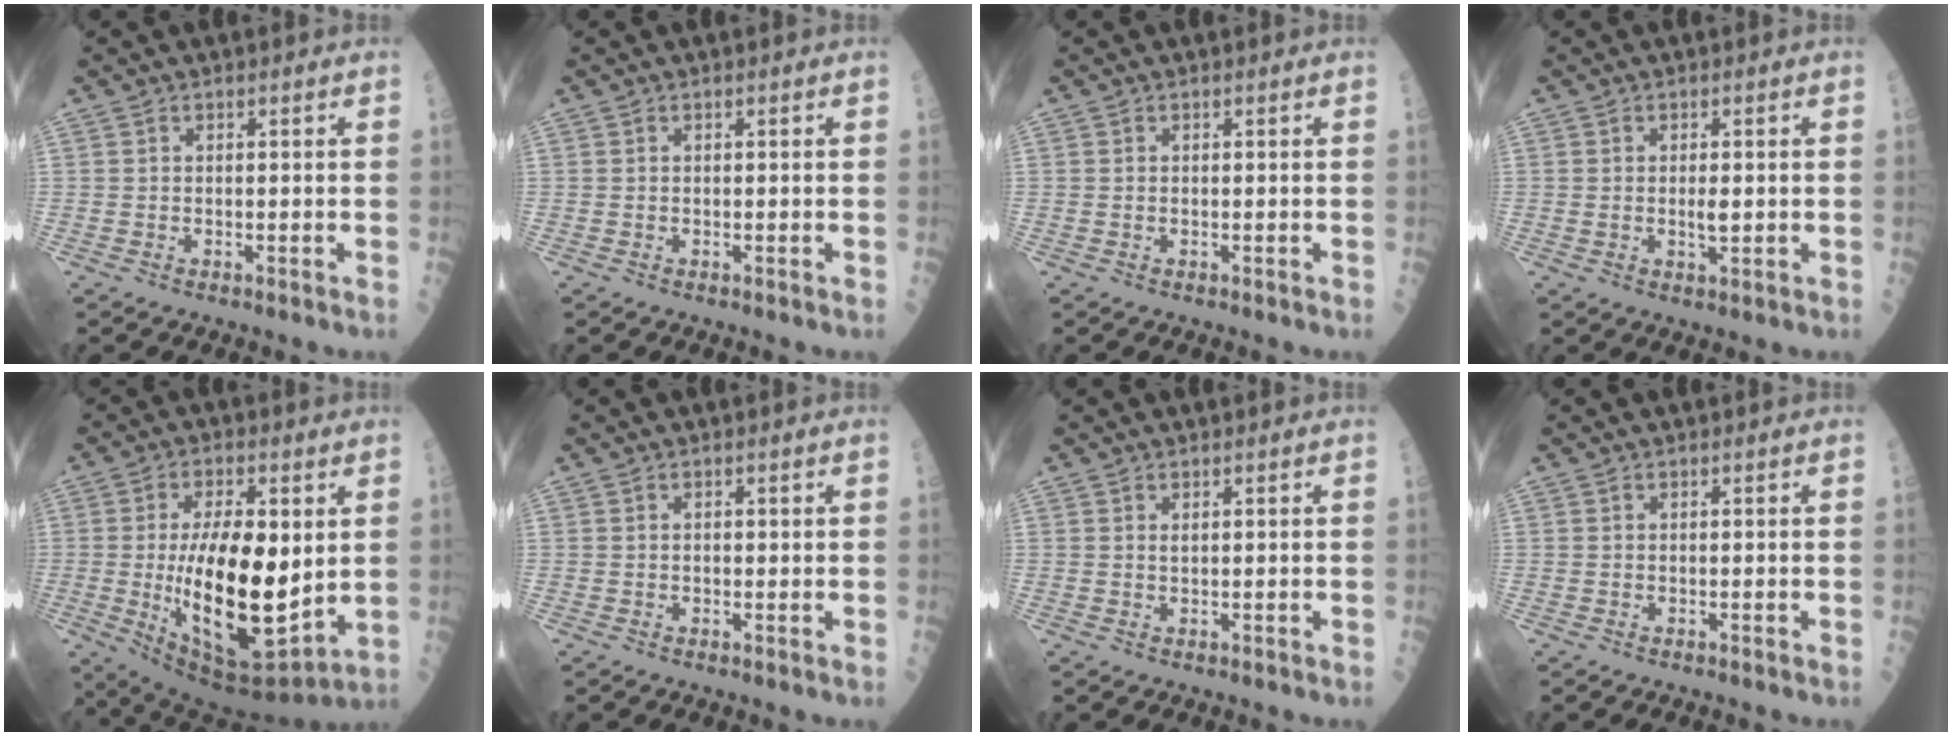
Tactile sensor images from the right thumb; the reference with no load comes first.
{"total": 0.0}
{"total": 0.0}
{"total": 2.5, "force": [0.2, 1.1, 2.3], "torque": [-0.034, -0.004, 0.002]}
{"total": 22.1, "force": [-0.1, 9.0, 20.2], "torque": [-0.345, -0.030, 0.014]}
{"total": 0.6, "force": [0.2, 0.4, 0.4], "torque": [-0.005, -0.001, 0.003]}
{"total": 0.5, "force": [0.3, 0.2, 0.4], "torque": [-0.006, -0.002, 0.006]}
{"total": 0.0}